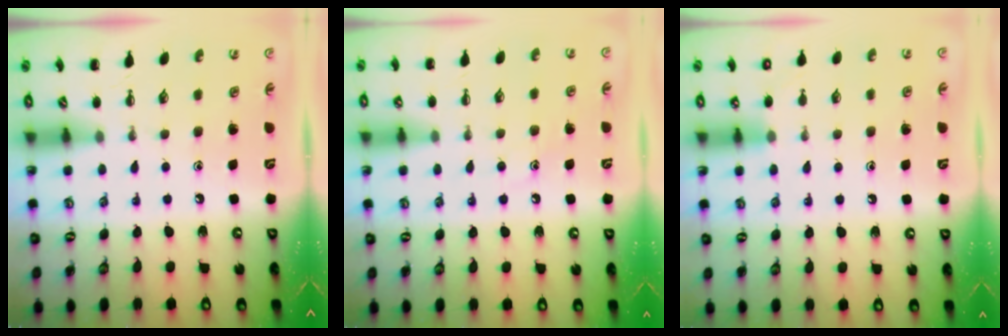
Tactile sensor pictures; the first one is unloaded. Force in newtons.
{"total": 7.3, "press": 7.2, "slide": 1.6}
{"total": 6.0, "press": 5.7, "slide": 1.9}